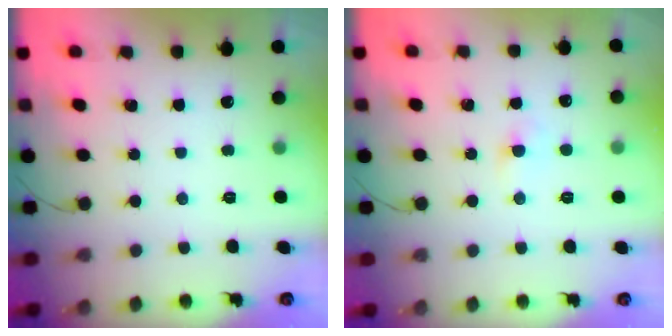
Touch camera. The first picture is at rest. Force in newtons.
{"total": 2.7, "press": 2.4, "slide": 1.2}